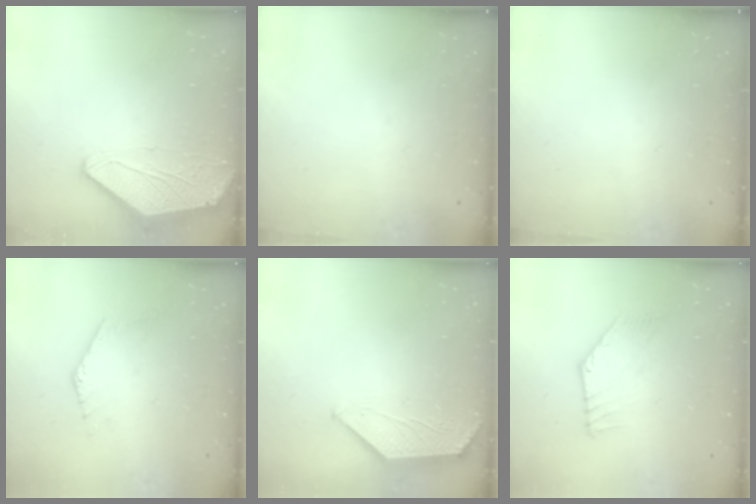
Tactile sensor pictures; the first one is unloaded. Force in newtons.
{"total": 0.0}
{"total": 0.0}
{"total": 0.5, "press": 0.4, "slide": 0.3}
{"total": 0.0}
{"total": 2.9, "press": 2.9, "slide": 0.2}